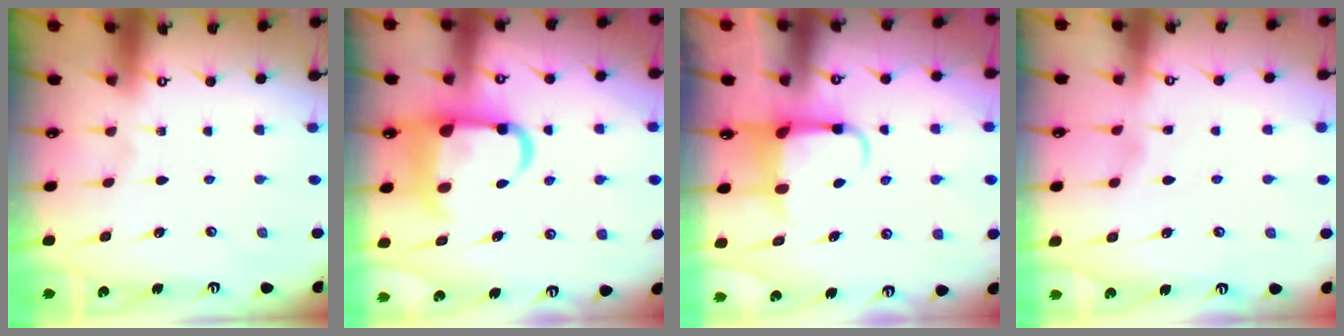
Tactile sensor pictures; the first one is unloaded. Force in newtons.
{"total": 11.4, "press": 11.2, "slide": 2.2}
{"total": 4.5, "press": 4.5, "slide": 0.3}
{"total": 2.2, "press": 2.2, "slide": 0.3}